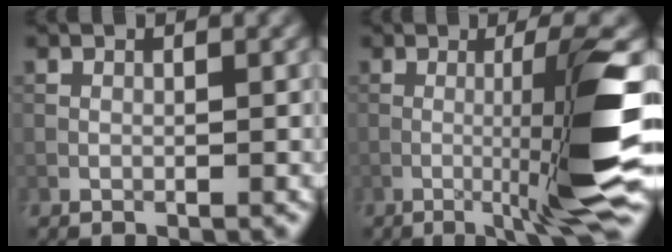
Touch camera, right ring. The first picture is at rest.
{"total": 8.1, "force": [-1.9, 0.2, 7.8], "torque": [-0.124, 0.007, -0.030]}